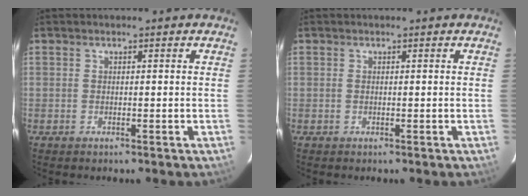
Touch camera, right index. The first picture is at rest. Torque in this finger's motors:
{"motor_torque": [0.00, 0.00, 0.03, 0.00]}